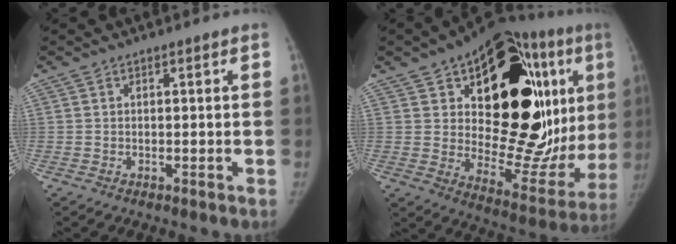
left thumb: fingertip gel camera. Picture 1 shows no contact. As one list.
[{"total": 35.6, "force": [10.1, 17.1, 29.5], "torque": [-0.352, 0.007, 0.169]}]